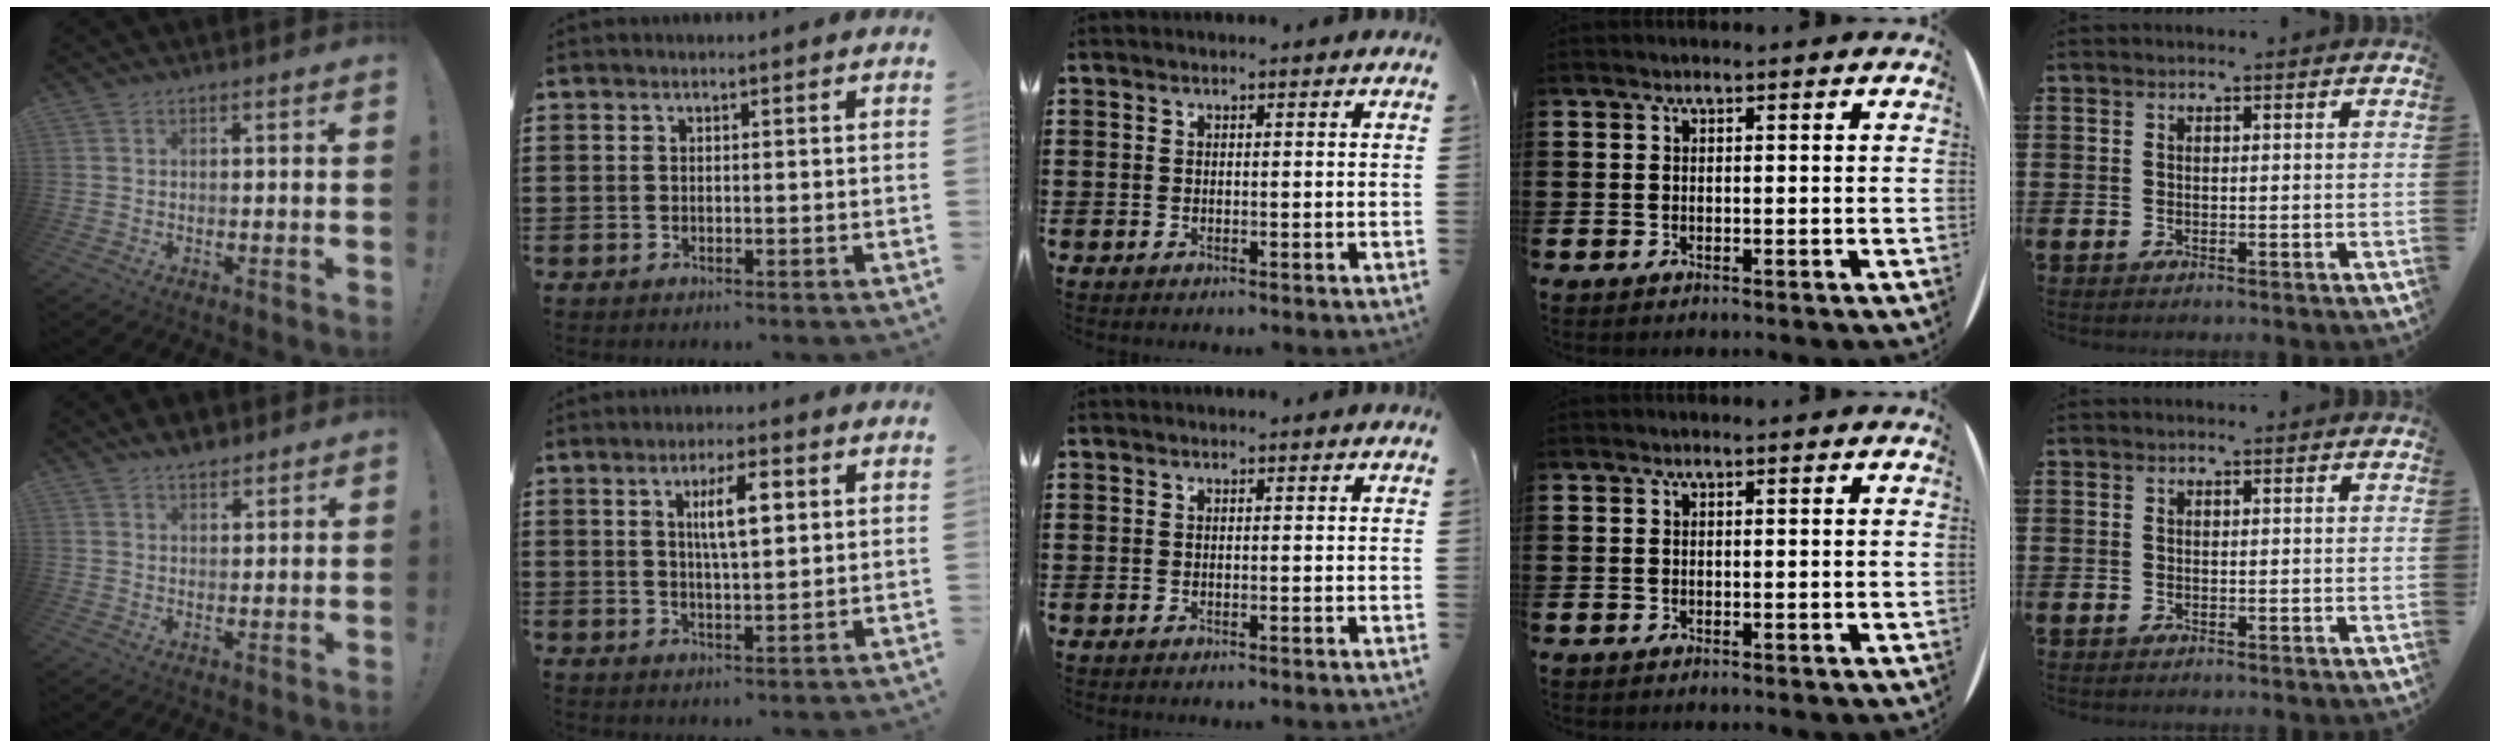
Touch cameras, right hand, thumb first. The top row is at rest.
{"thumb": {"total": 4.1, "force": [3.6, 1.7, 1.2], "torque": [-0.015, -0.020, 0.064]}, "index": {"total": 5.9, "force": [1.7, 1.6, 5.4], "torque": [-0.094, 0.001, 0.023]}}